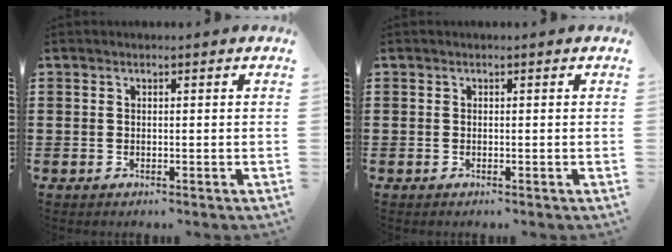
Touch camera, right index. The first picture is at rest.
{"total": 0.0}